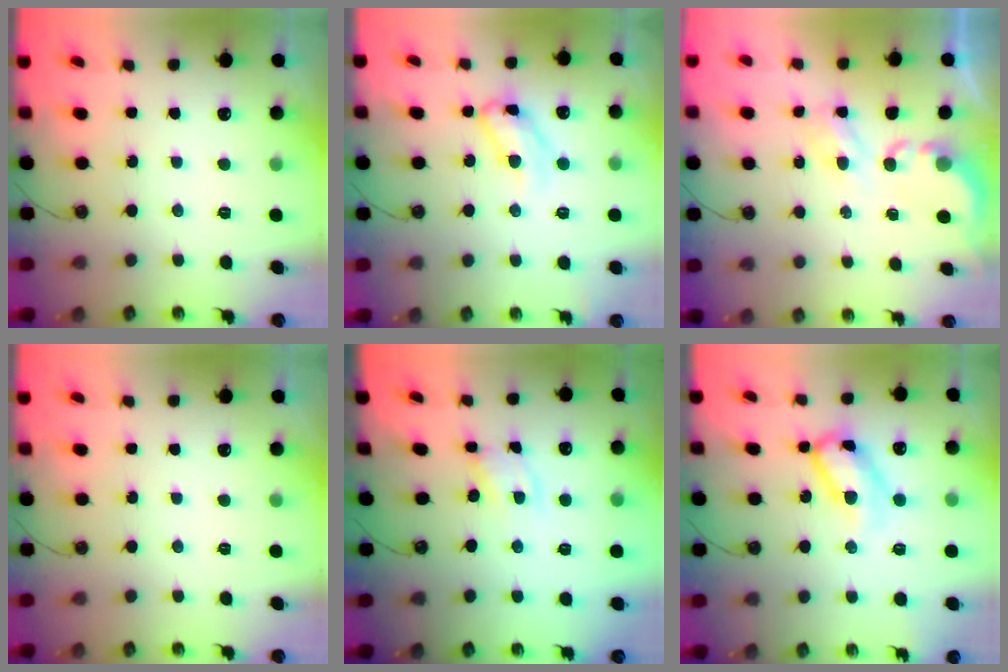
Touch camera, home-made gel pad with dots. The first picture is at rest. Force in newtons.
{"total": 11.1, "press": 11.0, "slide": 1.4}
{"total": 4.0, "press": 4.0, "slide": 0.1}
{"total": 0.0}
{"total": 1.9, "press": 1.9, "slide": 0.2}
{"total": 13.8, "press": 13.8, "slide": 0.8}